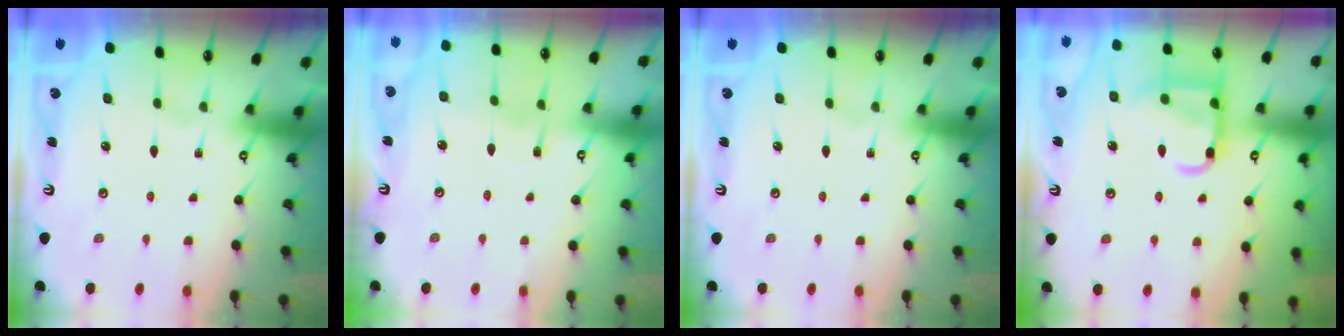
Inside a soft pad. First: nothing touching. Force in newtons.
{"total": 7.0, "press": 7.0, "slide": 0.3}
{"total": 0.0}
{"total": 13.1, "press": 13.1, "slide": 1.3}